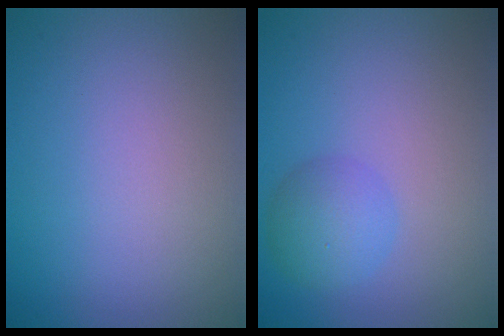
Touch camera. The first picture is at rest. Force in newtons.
{"total": 2.9, "press": 2.9, "slide": 0.1}